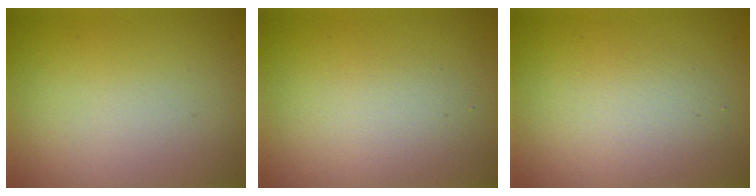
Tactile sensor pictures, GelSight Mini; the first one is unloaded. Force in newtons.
{"total": 1.9, "press": 1.9, "slide": 0.1}
{"total": 2.4, "press": 2.4, "slide": 0.2}